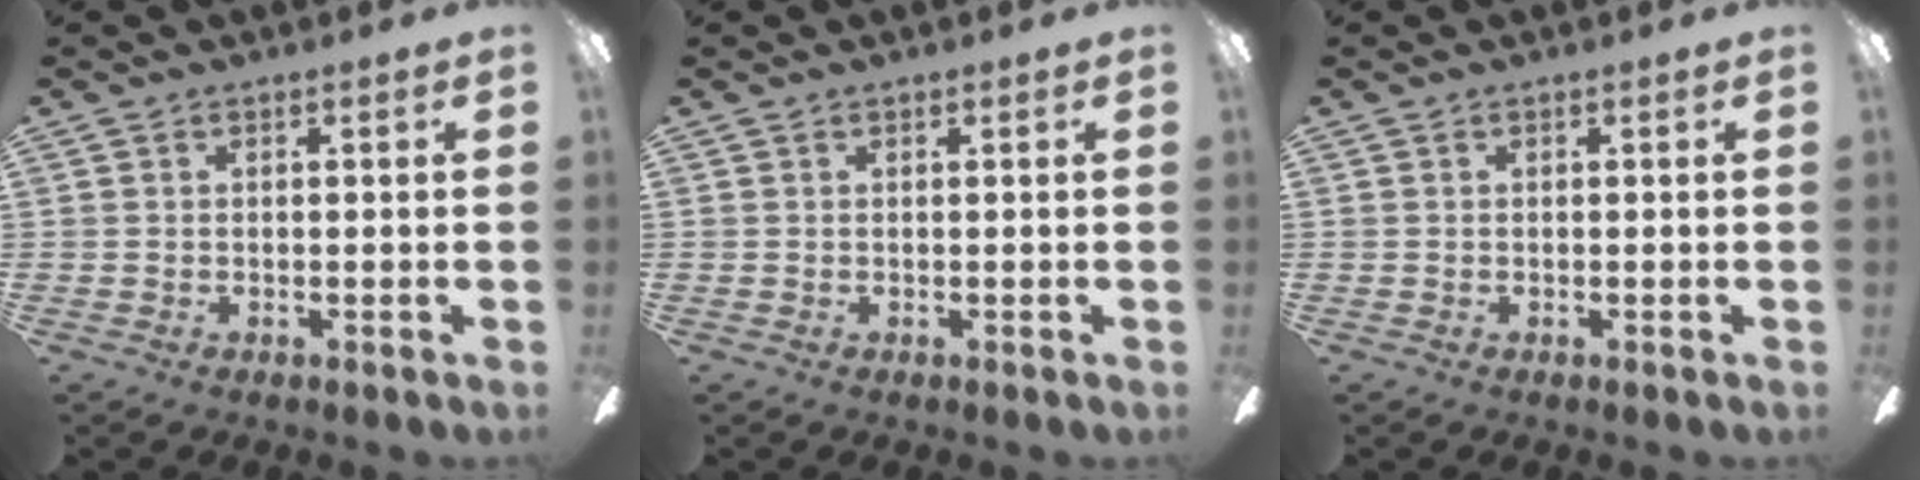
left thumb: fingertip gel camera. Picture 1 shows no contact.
{"total": 0.0}
{"total": 0.0}